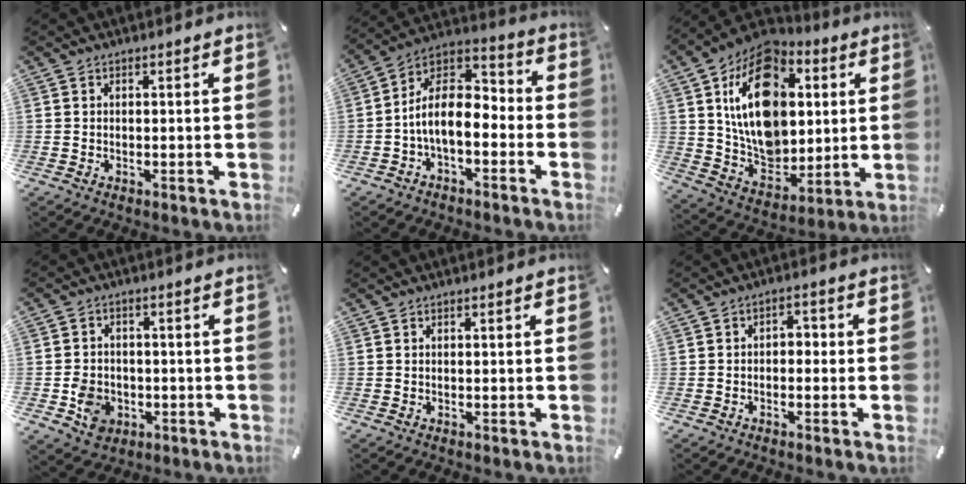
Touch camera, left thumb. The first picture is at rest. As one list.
[{"total": 11.2, "force": [-3.8, 6.7, 8.2], "torque": [-0.168, 0.013, -0.073]}, {"total": 21.0, "force": [5.2, 15.4, 13.3], "torque": [-0.241, -0.026, 0.094]}, {"total": 7.0, "force": [-2.3, 5.9, 3.1], "torque": [-0.053, 0.015, -0.036]}, {"total": 0.0}, {"total": 2.4, "force": [-1.7, 1.4, 1.0], "torque": [-0.020, 0.015, -0.035]}]